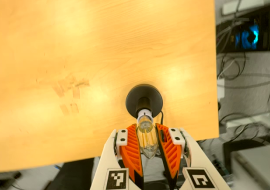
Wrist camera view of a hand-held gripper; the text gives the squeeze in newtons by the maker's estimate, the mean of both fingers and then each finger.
{"total": 11.2, "left": 11.2, "right": 11.2}